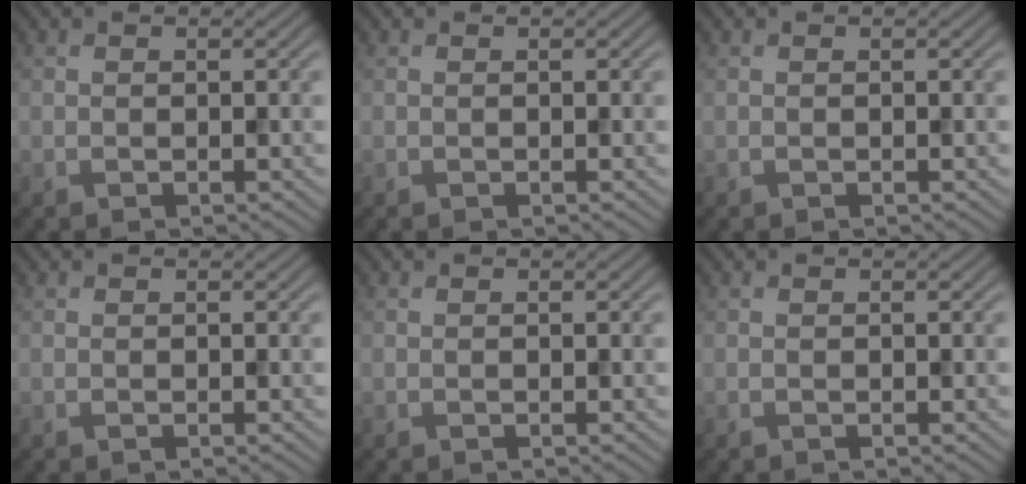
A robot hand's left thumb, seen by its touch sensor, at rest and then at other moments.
{"total": 0.0}
{"total": 0.0}
{"total": 0.0}
{"total": 0.0}
{"total": 0.0}